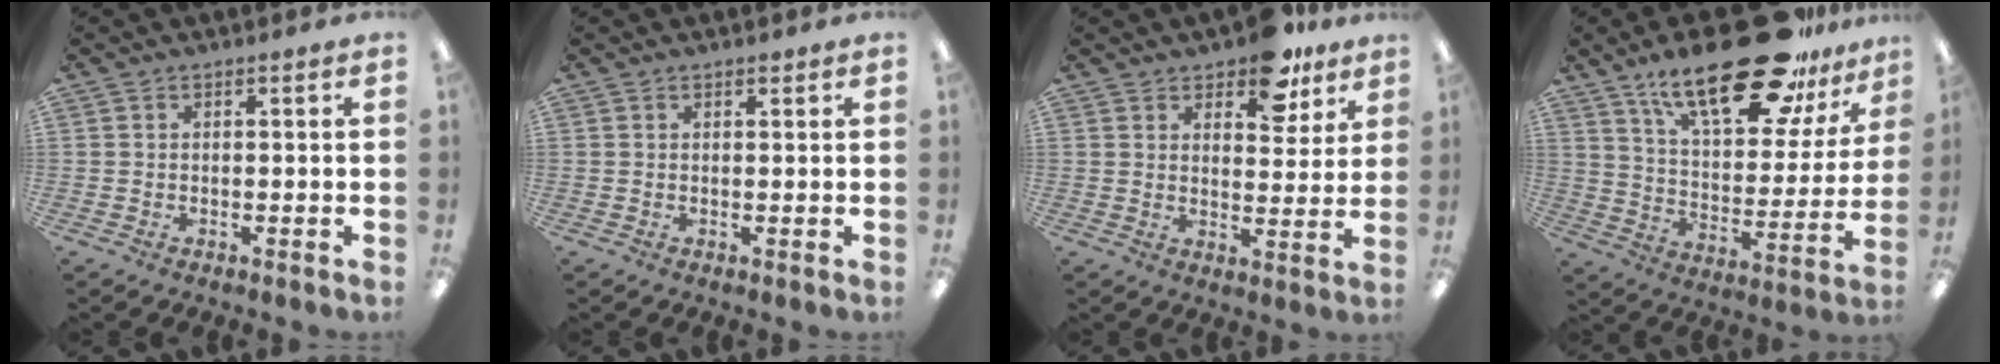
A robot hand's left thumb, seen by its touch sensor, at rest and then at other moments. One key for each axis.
{"total": 0.9, "fx": 0.7, "fy": 0.5, "fz": 0.3, "tx": 0.001, "ty": -0.003, "tz": 0.012}
{"total": 9.5, "fx": 7.4, "fy": 4.4, "fz": 4.2, "tx": -0.048, "ty": -0.041, "tz": 0.130}
{"total": 26.7, "fx": 18.6, "fy": 9.9, "fz": 16.3, "tx": -0.253, "ty": -0.103, "tz": 0.309}